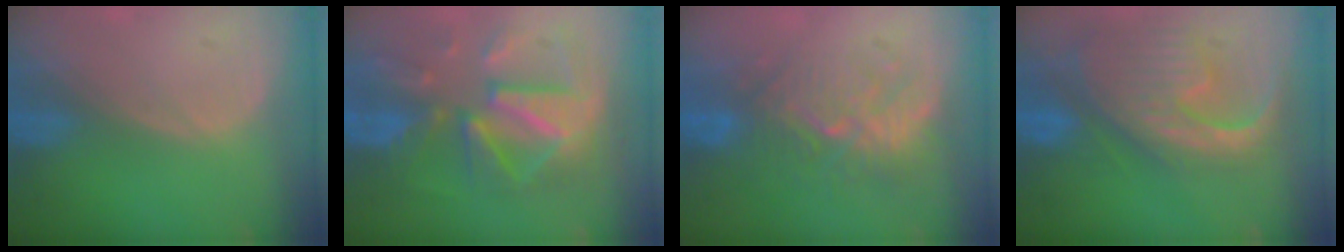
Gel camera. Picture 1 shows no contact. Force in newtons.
{"total": 12.4, "press": 12.3, "slide": 1.1}
{"total": 9.4, "press": 9.0, "slide": 2.7}
{"total": 12.8, "press": 11.0, "slide": 6.6}